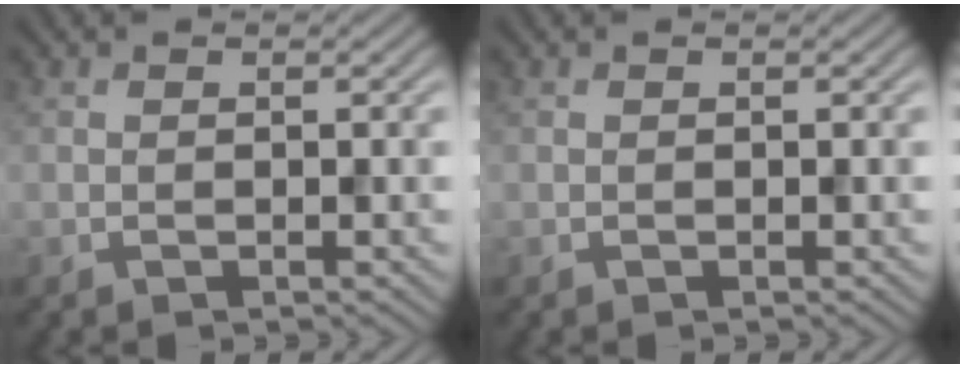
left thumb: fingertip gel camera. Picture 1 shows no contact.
{"total": 0.0}